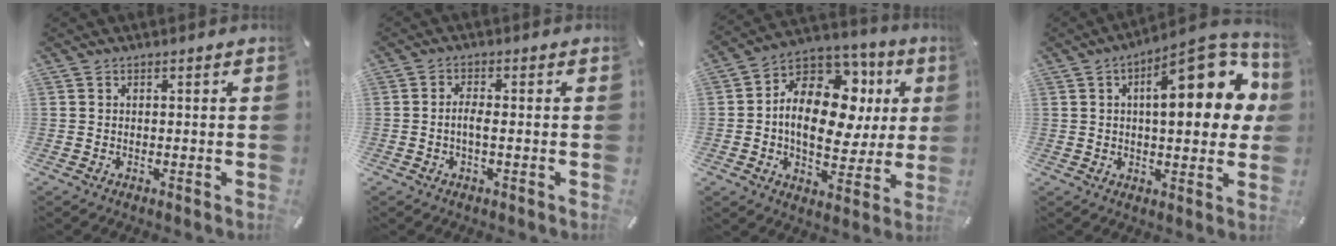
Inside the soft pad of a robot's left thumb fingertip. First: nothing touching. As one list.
[{"total": 2.9, "force": [-0.6, 0.8, 2.7], "torque": [-0.057, 0.000, -0.014]}, {"total": 18.3, "force": [2.9, 12.9, 12.6], "torque": [-0.203, -0.014, 0.053]}, {"total": 18.8, "force": [5.9, 7.7, 16.1], "torque": [-0.217, -0.019, 0.088]}]